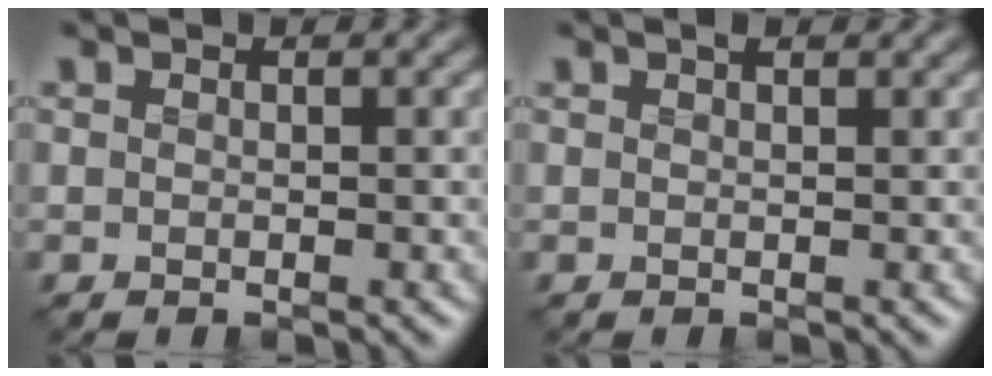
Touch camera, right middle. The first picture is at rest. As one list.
[{"total": 0.8, "force": [0.6, 0.1, 0.4], "torque": [-0.010, -0.002, 0.008]}]